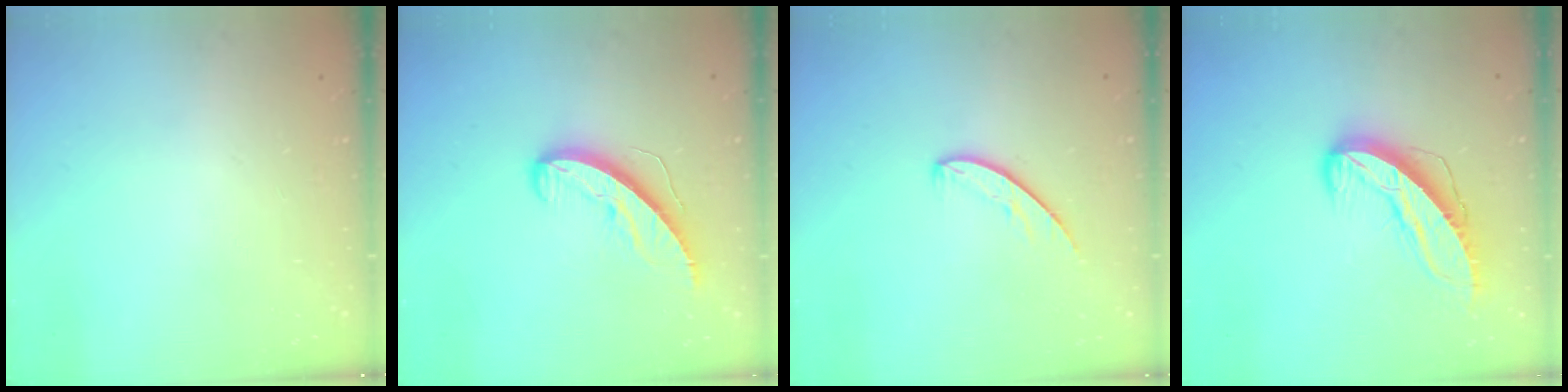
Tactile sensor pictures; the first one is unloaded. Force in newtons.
{"total": 8.9, "press": 8.8, "slide": 0.9}
{"total": 6.0, "press": 6.0, "slide": 0.4}
{"total": 10.0, "press": 10.0, "slide": 1.1}